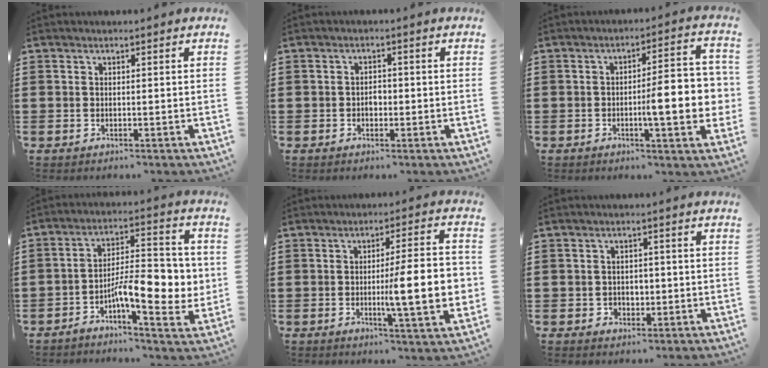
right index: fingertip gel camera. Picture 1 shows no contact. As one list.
[{"total": 1.5, "force": [-0.4, 0.9, 1.1], "torque": [-0.023, 0.000, -0.008]}, {"total": 9.9, "force": [-1.5, 2.2, 9.5], "torque": [-0.135, -0.005, -0.029]}, {"total": 10.0, "force": [-2.4, 3.8, 9.0], "torque": [-0.141, -0.004, -0.042]}, {"total": 12.3, "force": [-1.4, 1.9, 12.1], "torque": [-0.177, -0.009, -0.027]}, {"total": 1.9, "force": [-0.3, 1.8, 0.6], "torque": [-0.018, 0.006, -0.011]}]